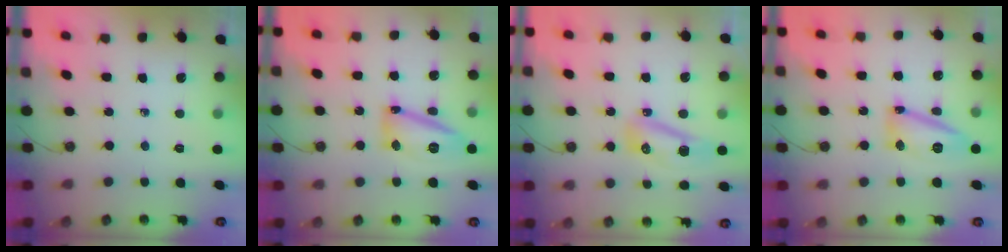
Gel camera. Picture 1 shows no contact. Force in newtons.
{"total": 14.1, "press": 14.1, "slide": 1.1}
{"total": 8.1, "press": 8.0, "slide": 1.5}
{"total": 13.7, "press": 13.6, "slide": 1.4}